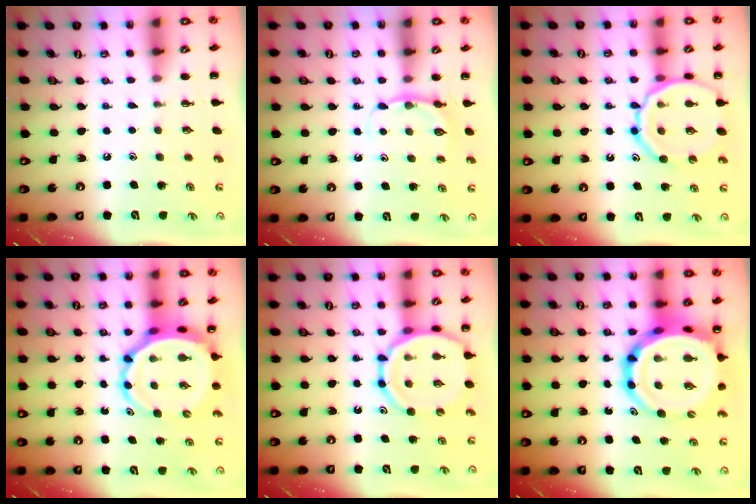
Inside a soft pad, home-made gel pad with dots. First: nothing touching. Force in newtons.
{"total": 4.7, "press": 4.5, "slide": 1.5}
{"total": 16.0, "press": 15.8, "slide": 2.5}
{"total": 8.0, "press": 7.6, "slide": 2.7}
{"total": 13.0, "press": 12.6, "slide": 3.4}
{"total": 17.7, "press": 17.1, "slide": 4.7}